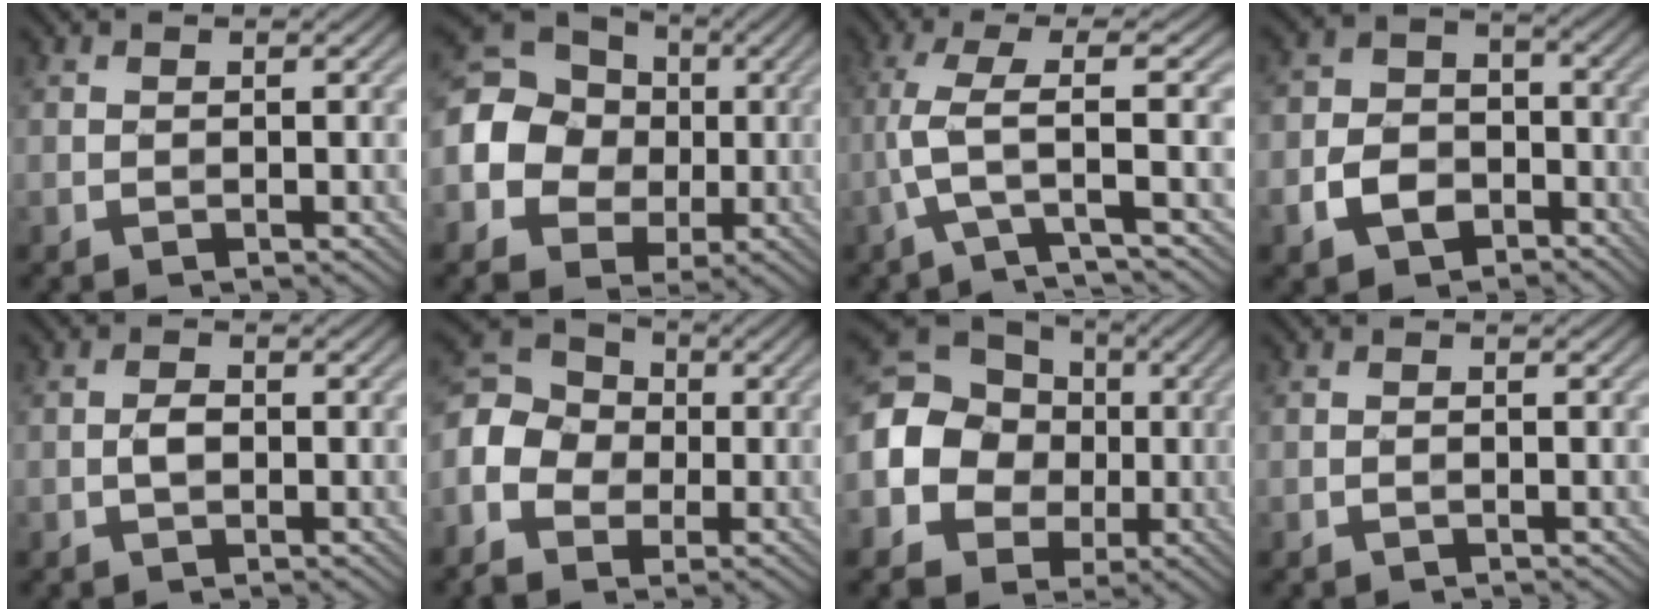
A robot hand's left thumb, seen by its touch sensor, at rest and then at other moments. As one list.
[{"total": 13.7, "force": [-1.0, 12.2, 6.2], "torque": [-0.195, 0.011, -0.033]}, {"total": 4.6, "force": [-1.0, 0.0, 4.5], "torque": [-0.099, 0.019, -0.034]}, {"total": 7.5, "force": [-3.7, 5.5, 3.5], "torque": [-0.080, -0.008, -0.075]}, {"total": 1.8, "force": [-0.3, 1.0, 1.5], "torque": [-0.033, 0.003, -0.007]}, {"total": 9.2, "force": [-2.3, 7.5, 4.7], "torque": [-0.144, -0.009, -0.059]}, {"total": 14.8, "force": [-1.3, 13.0, 7.0], "torque": [-0.197, -0.005, -0.042]}, {"total": 0.5, "force": [-0.2, 0.0, 0.4], "torque": [-0.011, 0.002, -0.003]}]